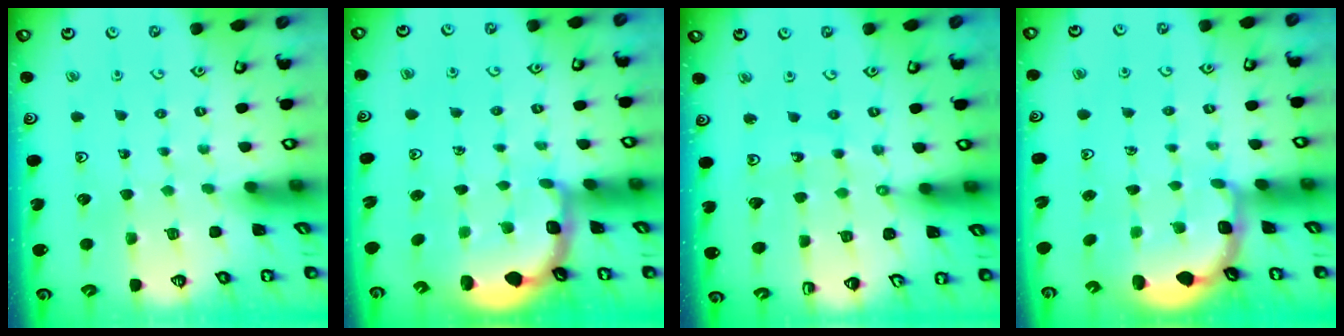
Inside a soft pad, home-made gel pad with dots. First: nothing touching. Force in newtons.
{"total": 2.1, "press": 2.0, "slide": 0.6}
{"total": 8.8, "press": 8.8, "slide": 1.2}
{"total": 3.0, "press": 2.0, "slide": 2.2}